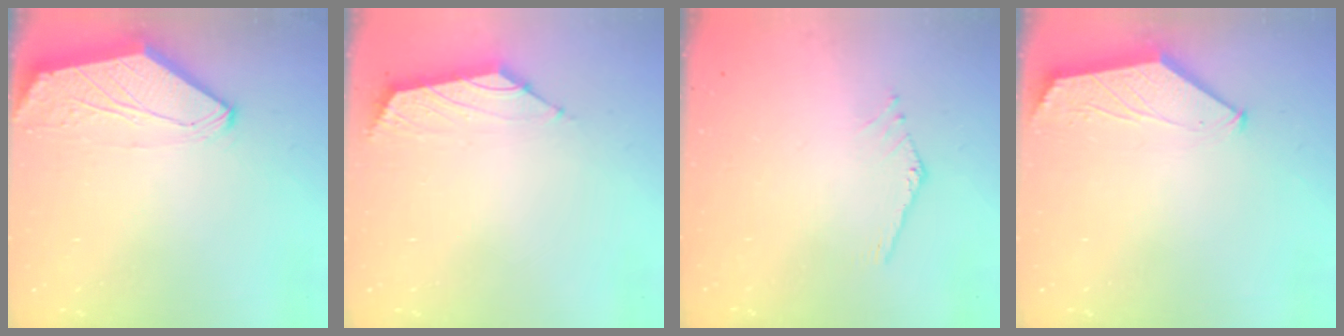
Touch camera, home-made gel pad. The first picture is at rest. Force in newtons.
{"total": 1.6, "press": 1.5, "slide": 0.7}
{"total": 1.5, "press": 1.5, "slide": 0.0}
{"total": 1.7, "press": 1.6, "slide": 0.4}